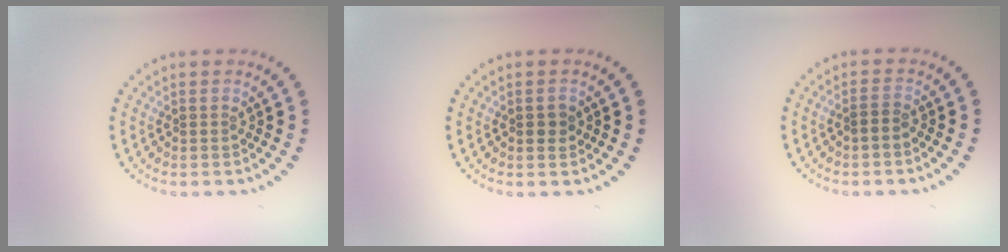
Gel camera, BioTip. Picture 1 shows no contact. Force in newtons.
{"total": 1.2, "press": 1.2, "slide": 0.1}
{"total": 1.1, "press": 1.0, "slide": 0.3}